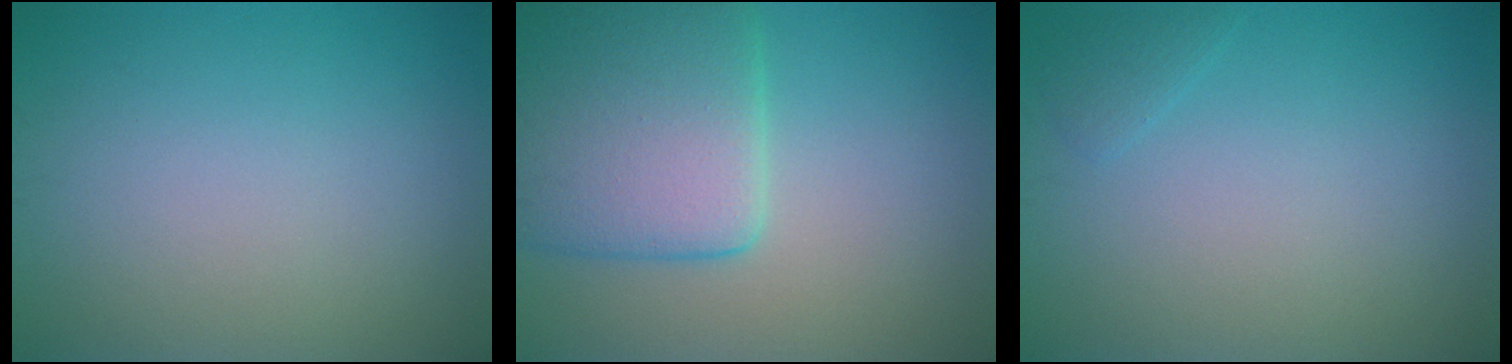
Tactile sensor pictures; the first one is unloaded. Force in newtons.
{"total": 8.0, "press": 7.9, "slide": 0.6}
{"total": 0.9, "press": 0.9, "slide": 0.1}